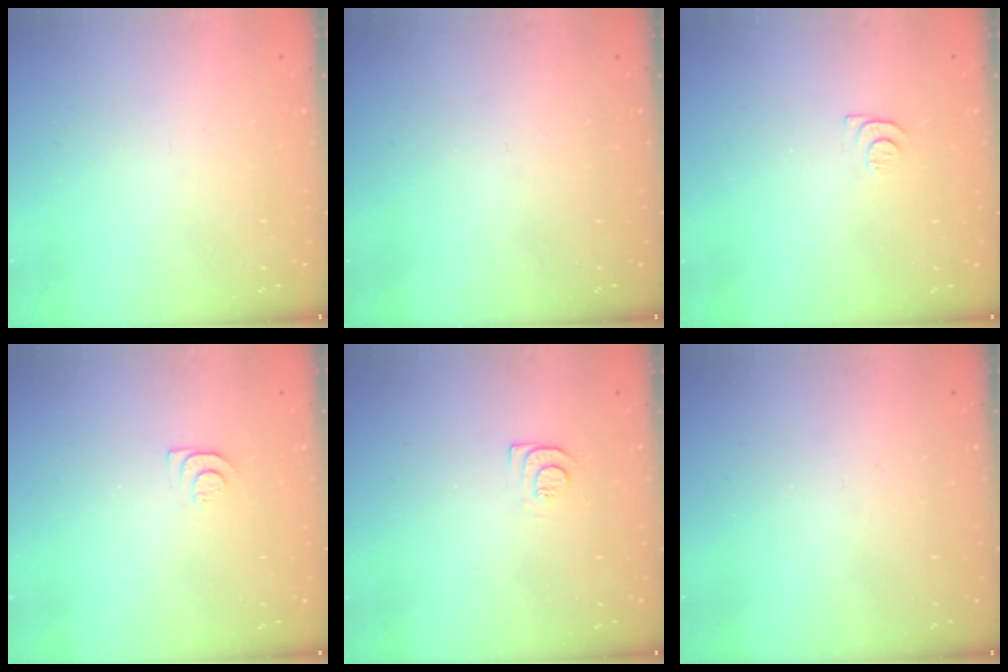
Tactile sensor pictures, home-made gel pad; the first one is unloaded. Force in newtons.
{"total": 0.0}
{"total": 4.1, "press": 4.0, "slide": 0.6}
{"total": 7.4, "press": 7.4, "slide": 0.5}
{"total": 6.7, "press": 6.6, "slide": 0.7}
{"total": 0.0}